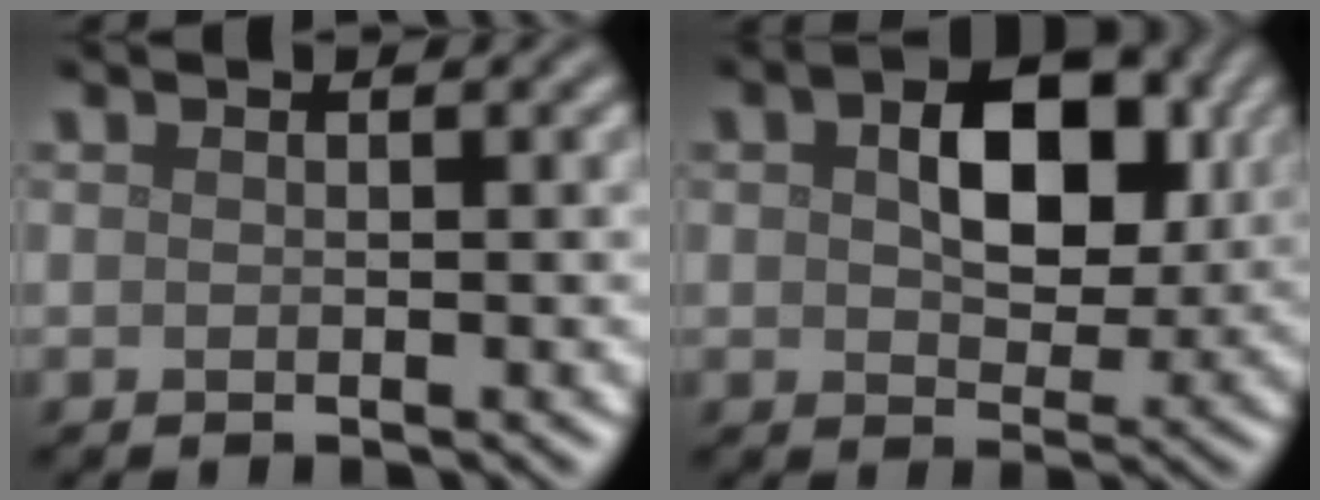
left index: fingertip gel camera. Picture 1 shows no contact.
{"total": 7.3, "force": [1.4, 4.5, 5.6], "torque": [-0.089, 0.000, 0.018]}